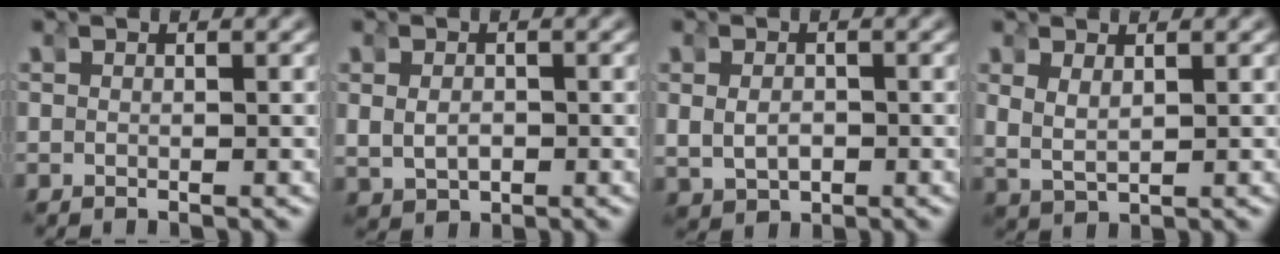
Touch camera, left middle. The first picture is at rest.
{"total": 1.4, "force": [0.6, 1.0, -0.7], "torque": [-0.003, -0.007, 0.016]}
{"total": 1.7, "force": [0.5, 1.4, -0.7], "torque": [-0.004, -0.008, 0.014]}
{"total": 1.4, "force": [1.3, 0.5, -0.1], "torque": [-0.037, -0.005, 0.029]}